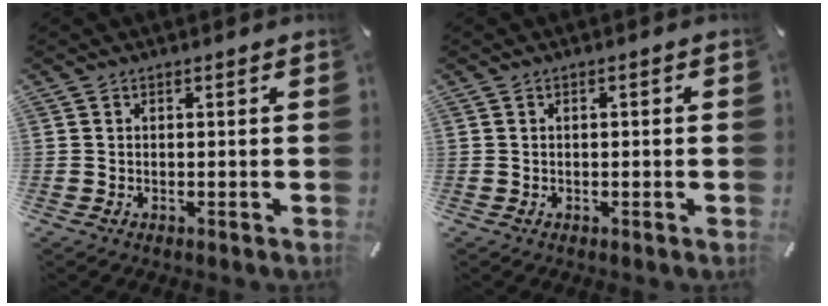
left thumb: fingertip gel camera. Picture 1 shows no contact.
{"total": 0.9, "force": [-0.2, 0.4, 0.8], "torque": [-0.013, 0.002, -0.005]}